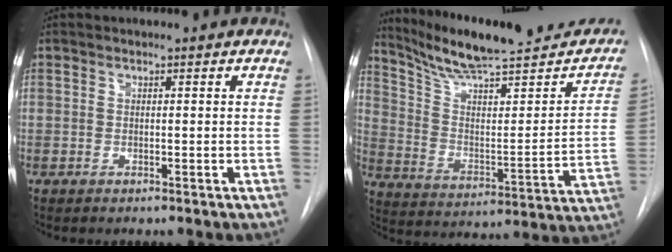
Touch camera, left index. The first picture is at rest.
{"total": 23.4, "force": [20.1, 3.5, 11.5], "torque": [-0.167, -0.039, 0.291]}